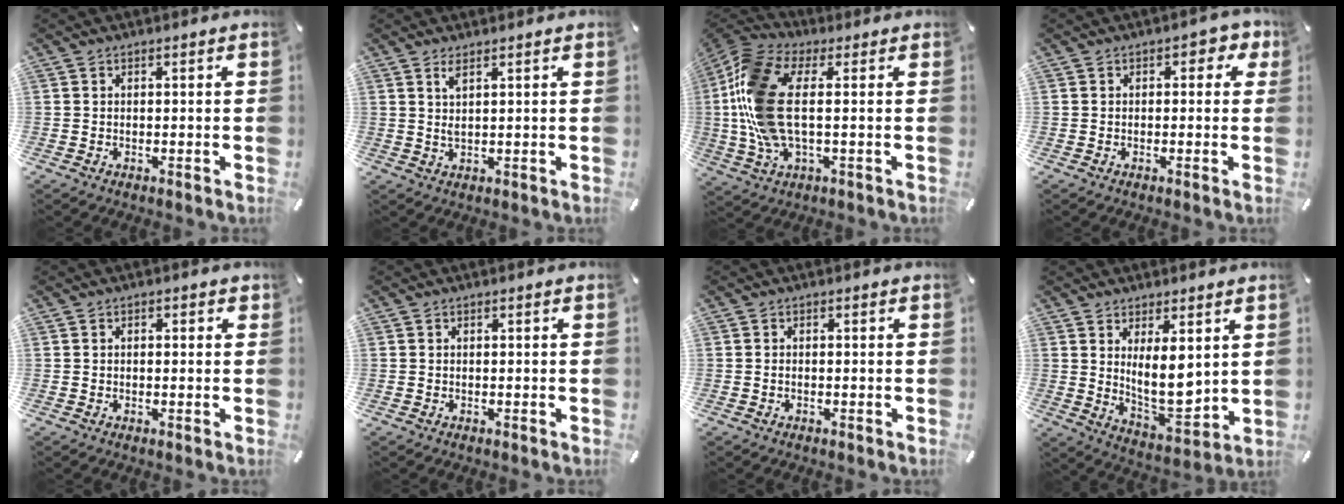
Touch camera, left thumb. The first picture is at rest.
{"total": 2.4, "force": [1.4, 0.3, 2.0], "torque": [-0.042, 0.001, 0.024]}
{"total": 15.9, "force": [0.7, 7.2, 14.1], "torque": [-0.320, -0.022, 0.011]}
{"total": 3.0, "force": [0.3, 2.1, 2.2], "torque": [-0.029, 0.005, -0.002]}
{"total": 0.9, "force": [-0.2, 0.8, 0.5], "torque": [-0.009, 0.004, -0.004]}
{"total": 0.0}
{"total": 0.8, "force": [-0.4, 0.3, 0.6], "torque": [-0.013, -0.002, -0.008]}
{"total": 11.2, "force": [3.5, 5.2, 9.2], "torque": [-0.146, -0.036, 0.061]}